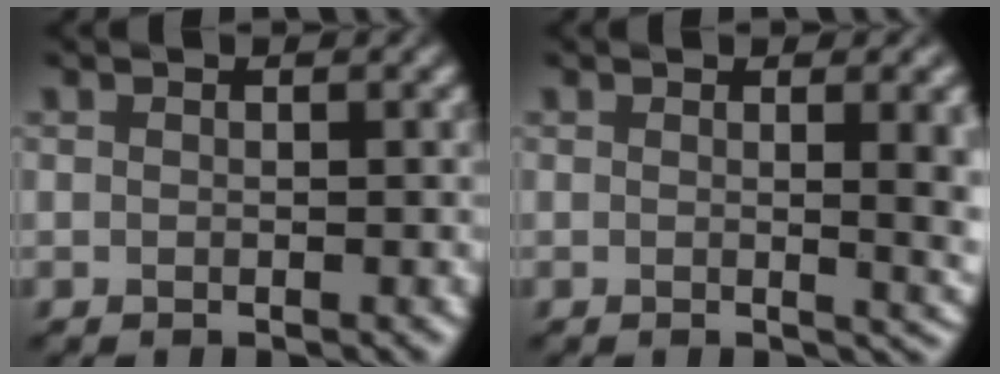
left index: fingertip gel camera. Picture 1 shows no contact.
{"total": 5.7, "force": [0.4, 2.1, 5.3], "torque": [-0.041, -0.002, 0.010]}